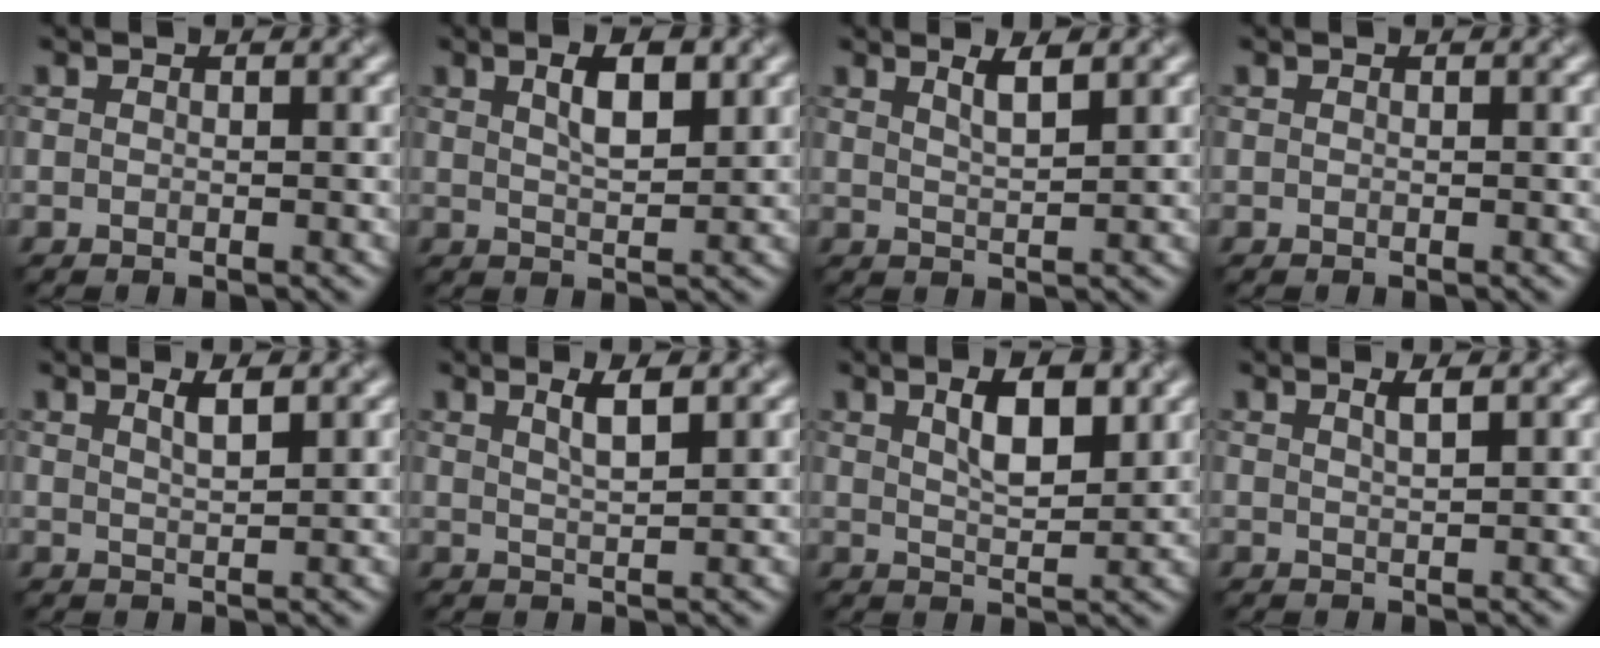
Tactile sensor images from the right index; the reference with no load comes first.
{"total": 2.5, "force": [1.1, 0.5, 2.2], "torque": [-0.041, 0.009, 0.030]}
{"total": 1.4, "force": [0.9, 0.1, 1.0], "torque": [-0.018, 0.005, 0.024]}
{"total": 0.0}
{"total": 1.2, "force": [0.7, 0.1, 1.0], "torque": [-0.017, 0.008, 0.019]}
{"total": 1.7, "force": [0.8, 0.2, 1.4], "torque": [-0.024, 0.007, 0.024]}
{"total": 3.4, "force": [1.5, 0.8, 2.9], "torque": [-0.055, 0.007, 0.035]}
{"total": 0.7, "force": [0.4, 0.0, 0.6], "torque": [-0.011, 0.010, 0.011]}